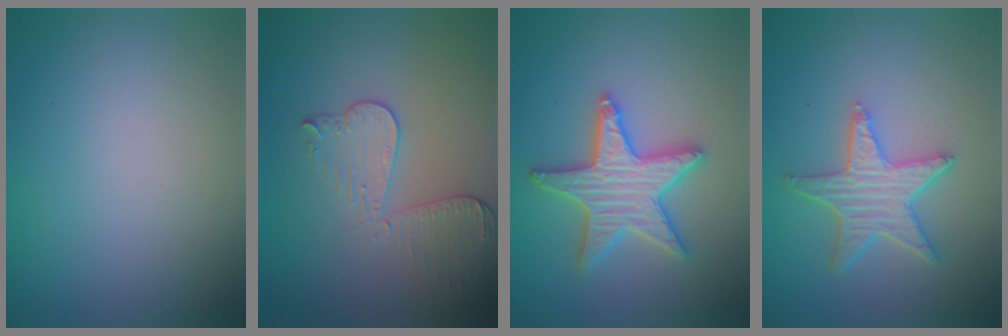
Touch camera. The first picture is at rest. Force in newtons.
{"total": 3.6, "press": 3.1, "slide": 1.8}
{"total": 5.2, "press": 5.1, "slide": 0.8}
{"total": 4.3, "press": 3.5, "slide": 2.4}